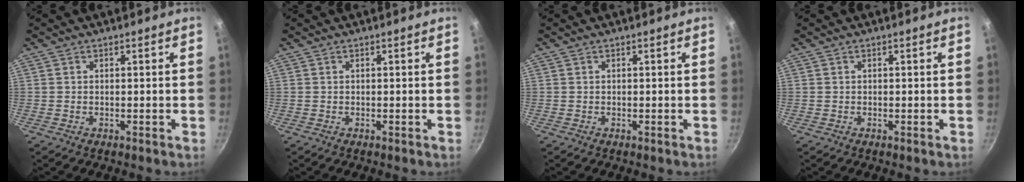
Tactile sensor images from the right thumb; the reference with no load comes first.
{"total": 0.0}
{"total": 0.0}
{"total": 0.0}